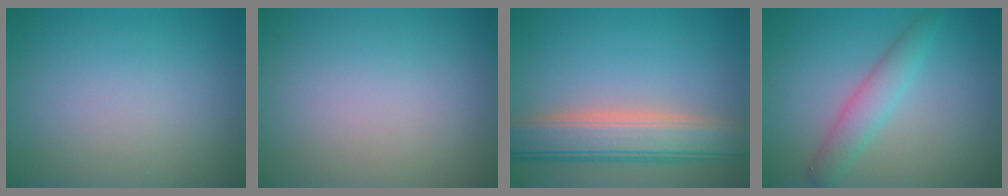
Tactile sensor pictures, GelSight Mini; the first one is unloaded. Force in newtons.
{"total": 0.0}
{"total": 6.5, "press": 6.5, "slide": 0.6}
{"total": 2.8, "press": 2.8, "slide": 0.1}